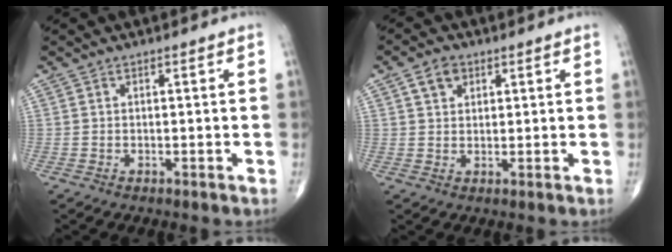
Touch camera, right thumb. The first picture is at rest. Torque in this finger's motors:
{"motor_torque": [0.49, 0.69, 0.38, 0.15, -0.03]}